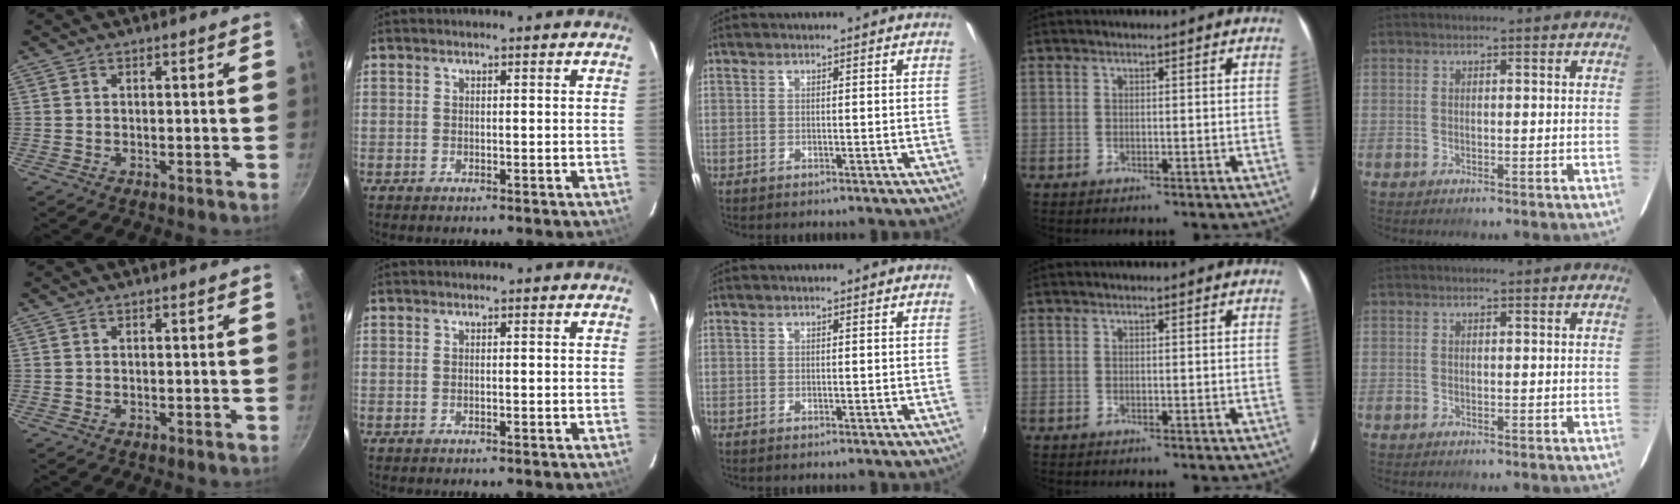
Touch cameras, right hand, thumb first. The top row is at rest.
{}